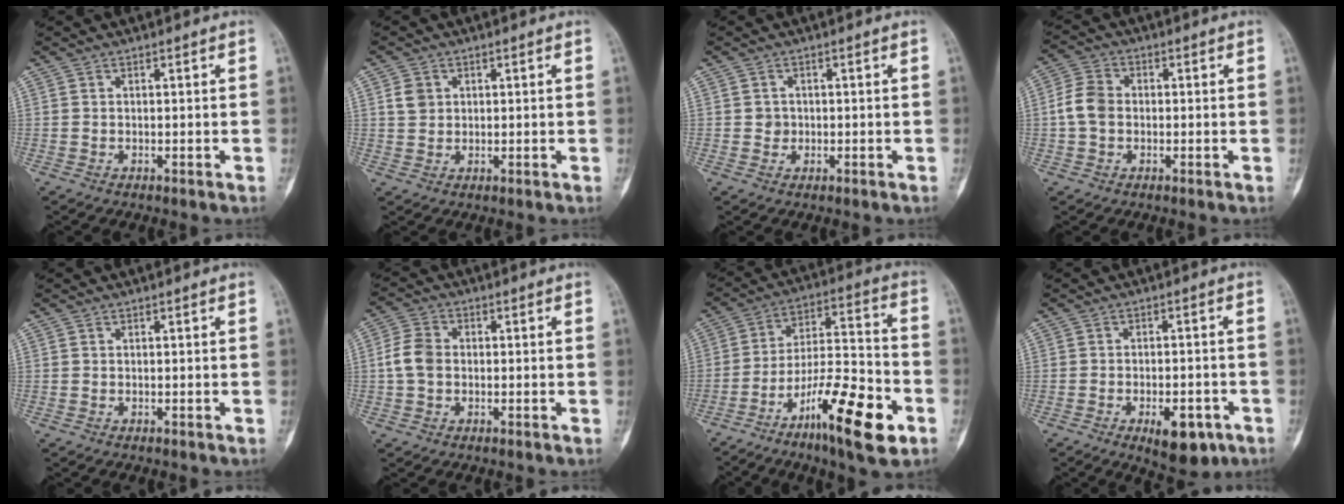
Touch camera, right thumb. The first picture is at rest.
{"total": 3.2, "force": [1.0, 2.7, 1.4], "torque": [-0.014, 0.000, 0.021]}
{"total": 1.8, "force": [-0.1, 1.7, 0.5], "torque": [0.002, 0.005, -0.002]}
{"total": 5.8, "force": [-0.2, 4.4, 3.8], "torque": [-0.072, 0.013, -0.012]}
{"total": 0.0}
{"total": 5.6, "force": [-0.1, 4.3, 3.7], "torque": [-0.073, 0.012, -0.008]}
{"total": 19.1, "force": [-9.4, 5.0, 16.0], "torque": [-0.267, 0.060, -0.152]}
{"total": 8.5, "force": [-4.0, 3.9, 6.4], "torque": [-0.076, 0.012, -0.049]}